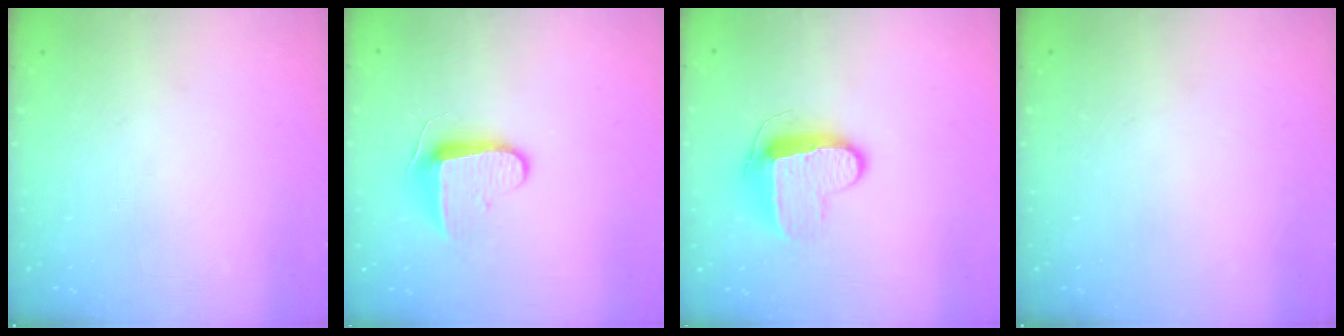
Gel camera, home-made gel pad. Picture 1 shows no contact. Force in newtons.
{"total": 9.3, "press": 9.2, "slide": 1.5}
{"total": 10.0, "press": 10.0, "slide": 0.2}
{"total": 0.0}